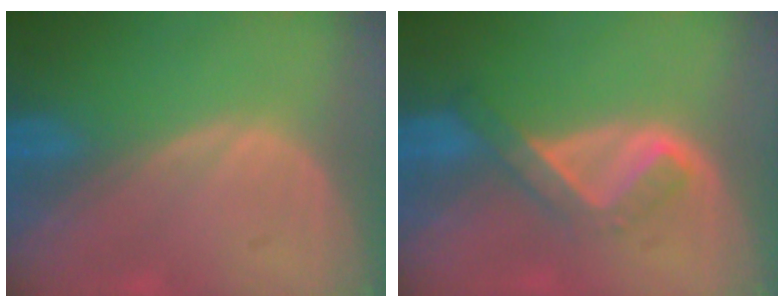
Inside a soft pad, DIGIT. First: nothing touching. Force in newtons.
{"total": 5.2, "press": 4.5, "slide": 2.6}